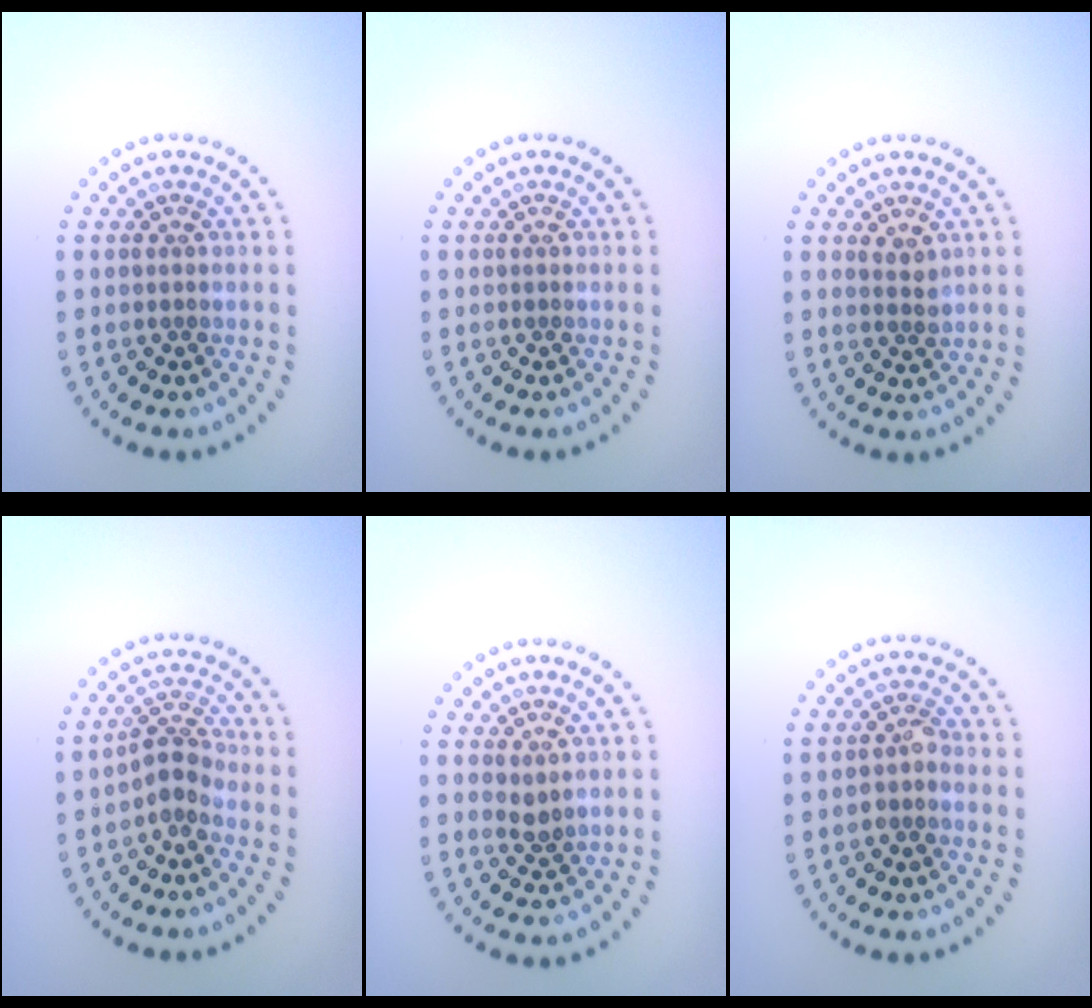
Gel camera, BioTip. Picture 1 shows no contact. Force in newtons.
{"total": 0.0}
{"total": 1.2, "press": 1.1, "slide": 0.6}
{"total": 2.3, "press": 1.8, "slide": 1.5}
{"total": 1.2, "press": 1.0, "slide": 0.6}
{"total": 1.6, "press": 1.4, "slide": 0.8}